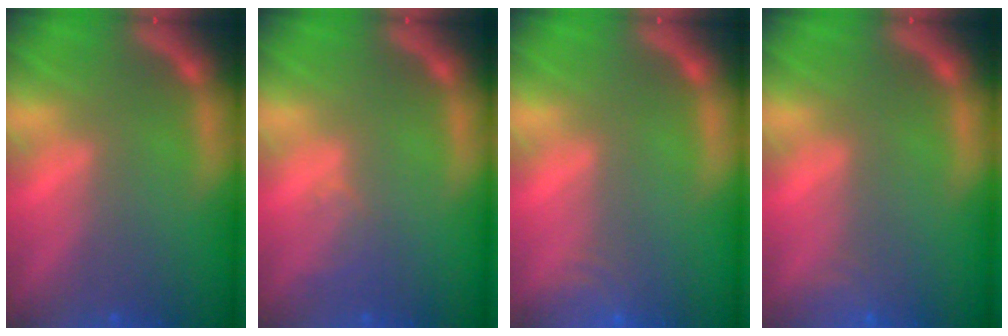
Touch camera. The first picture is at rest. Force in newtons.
{"total": 1.5}
{"total": 3.0}
{"total": 1.9}